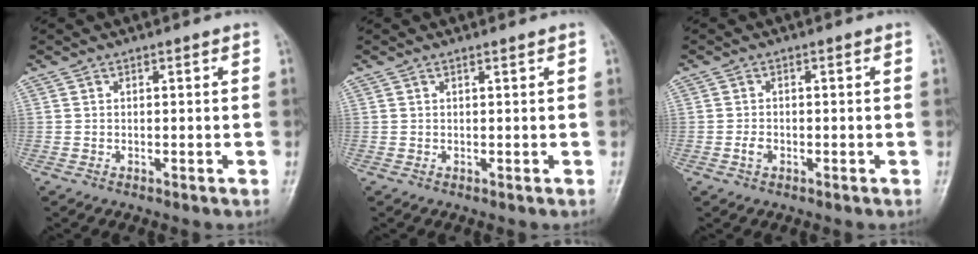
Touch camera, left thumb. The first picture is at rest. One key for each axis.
{"total": 0.6, "fx": 0.5, "fy": 0.0, "fz": 0.4, "tx": -0.009, "ty": -0.003, "tz": 0.009}
{"total": 1.7, "fx": -0.6, "fy": 1.2, "fz": 1.0, "tx": -0.017, "ty": 0.003, "tz": -0.014}